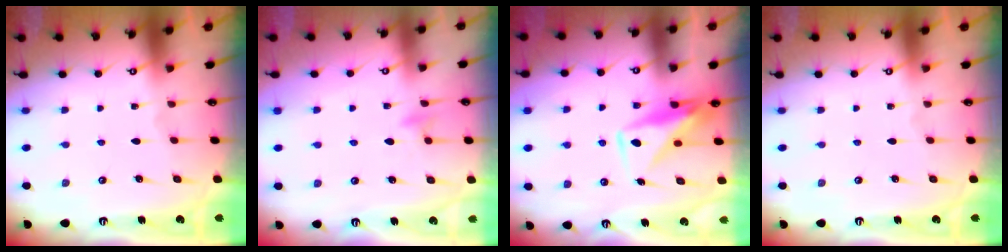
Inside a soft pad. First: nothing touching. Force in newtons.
{"total": 5.4, "press": 5.4, "slide": 0.7}
{"total": 9.7, "press": 9.7, "slide": 0.5}
{"total": 0.0}